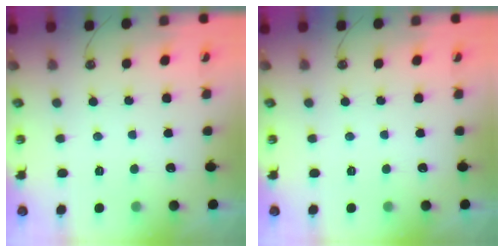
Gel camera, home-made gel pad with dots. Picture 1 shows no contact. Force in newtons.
{"total": 0.0}